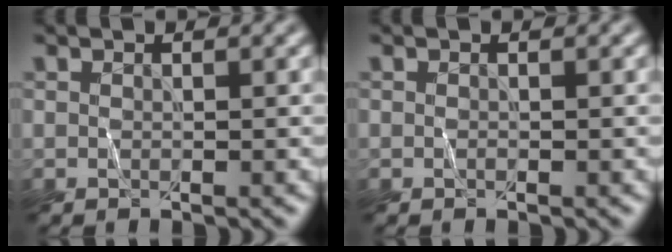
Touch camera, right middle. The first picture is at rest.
{"total": 0.0}